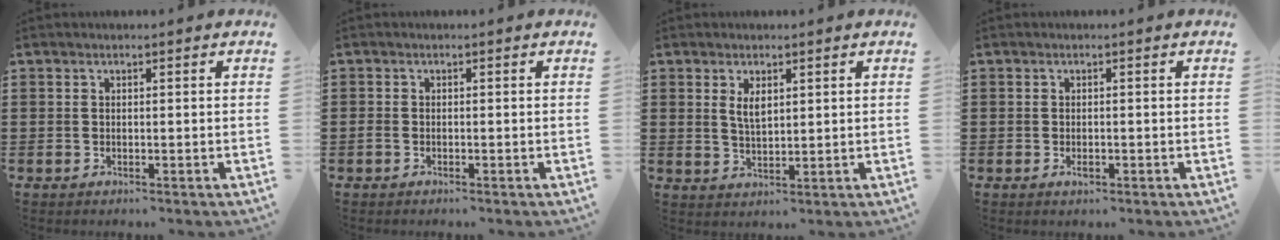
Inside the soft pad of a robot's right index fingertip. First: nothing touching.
{"total": 0.8, "force": [-0.6, 0.3, 0.4], "torque": [-0.009, -0.004, -0.012]}
{"total": 2.9, "force": [1.4, 1.2, 2.2], "torque": [-0.048, 0.004, 0.024]}
{"total": 1.0, "force": [-0.4, 0.4, 0.8], "torque": [-0.015, -0.004, -0.007]}